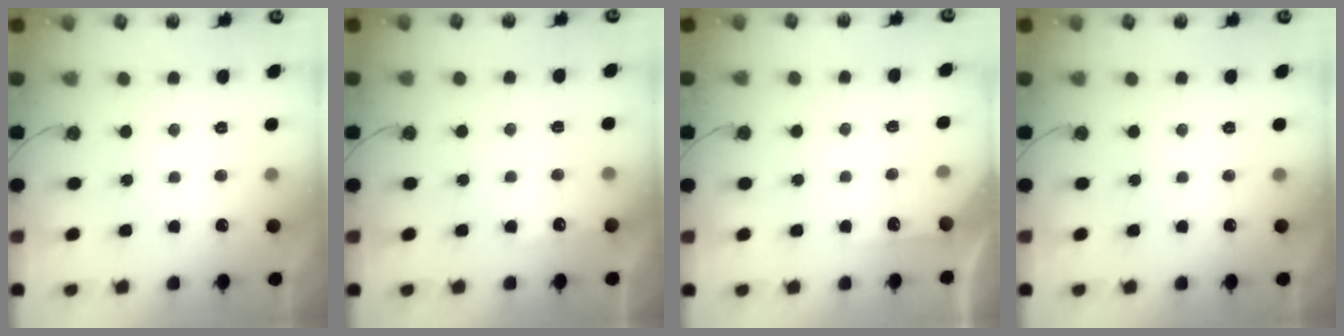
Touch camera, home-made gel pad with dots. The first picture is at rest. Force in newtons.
{"total": 3.8, "press": 3.8, "slide": 0.5}
{"total": 4.1, "press": 4.1, "slide": 0.6}
{"total": 0.0}